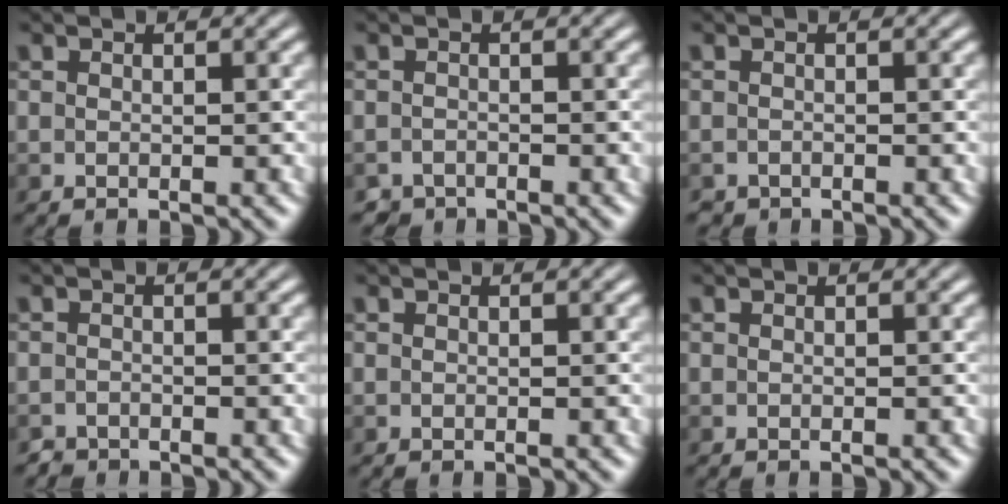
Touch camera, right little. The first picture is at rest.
{"total": 1.2, "force": [-0.9, 0.5, -0.5], "torque": [0.007, -0.003, -0.016]}
{"total": 0.7, "force": [-0.5, 0.2, -0.4], "torque": [0.007, -0.001, -0.006]}
{"total": 1.3, "force": [-1.2, 0.4, -0.2], "torque": [0.003, -0.003, -0.021]}
{"total": 0.0}
{"total": 0.0}